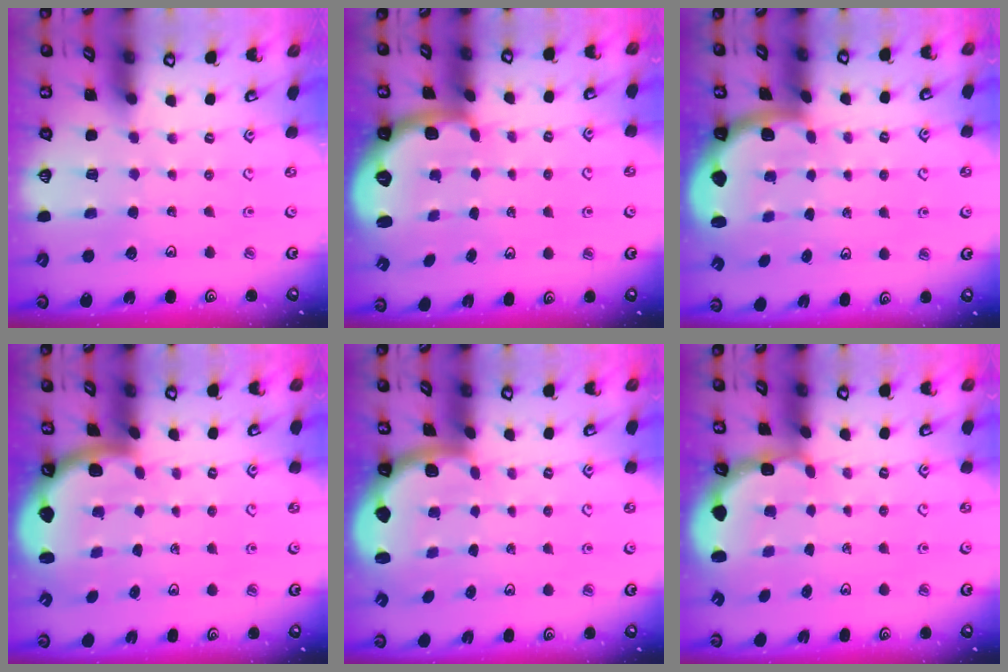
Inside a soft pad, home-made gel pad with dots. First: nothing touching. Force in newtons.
{"total": 1.9, "press": 1.8, "slide": 0.5}
{"total": 2.0, "press": 2.0, "slide": 0.5}
{"total": 2.2, "press": 2.2, "slide": 0.3}
{"total": 1.9, "press": 1.8, "slide": 0.5}
{"total": 2.8, "press": 2.4, "slide": 1.4}